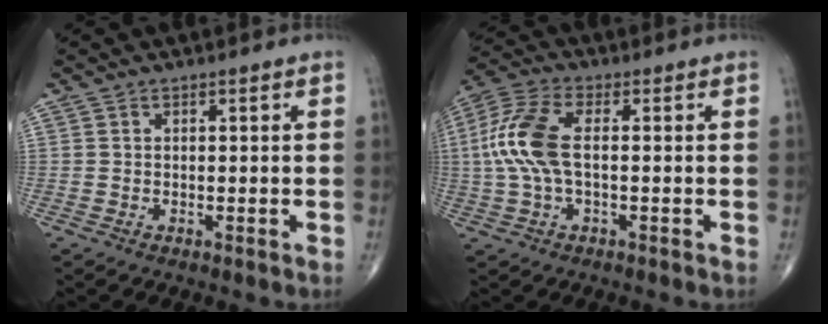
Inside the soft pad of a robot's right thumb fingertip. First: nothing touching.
{"total": 10.7, "force": [0.2, 4.8, 9.6], "torque": [-0.238, 0.021, 0.000]}